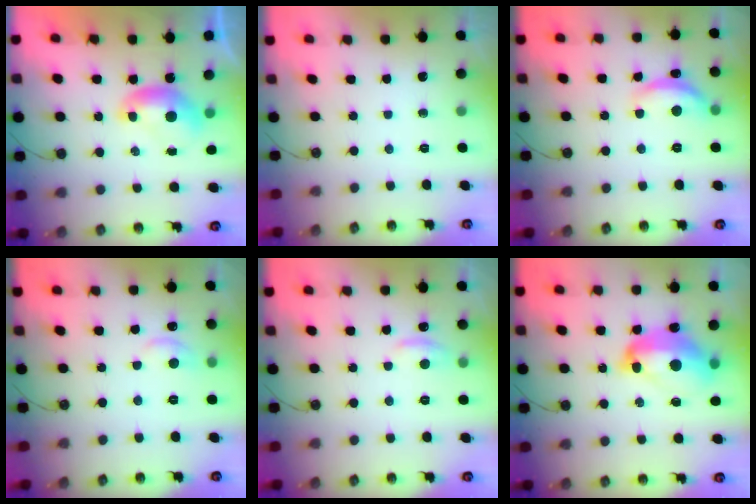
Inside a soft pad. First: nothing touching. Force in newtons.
{"total": 0.0}
{"total": 6.8, "press": 6.8, "slide": 0.7}
{"total": 1.4, "press": 1.0, "slide": 1.0}
{"total": 1.7, "press": 1.6, "slide": 0.7}
{"total": 10.8, "press": 10.8, "slide": 1.0}